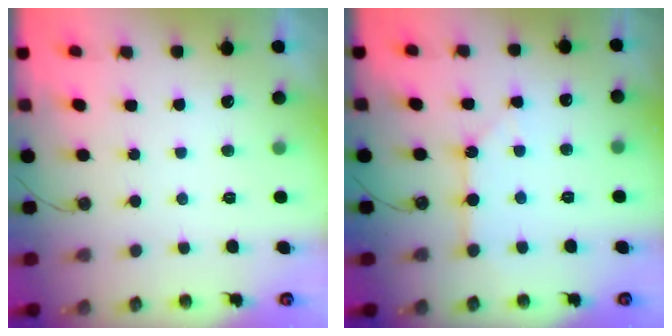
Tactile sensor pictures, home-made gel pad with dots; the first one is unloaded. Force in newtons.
{"total": 2.5, "press": 2.5, "slide": 0.2}